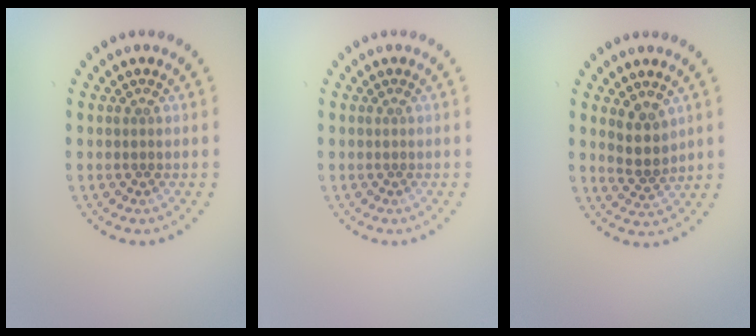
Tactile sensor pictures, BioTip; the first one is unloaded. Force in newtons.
{"total": 0.0}
{"total": 2.7, "press": 2.3, "slide": 1.4}